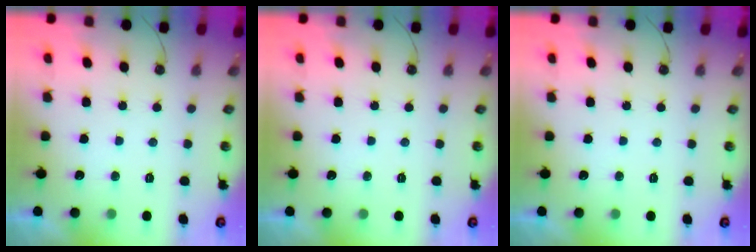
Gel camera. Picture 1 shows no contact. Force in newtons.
{"total": 0.0}
{"total": 0.0}